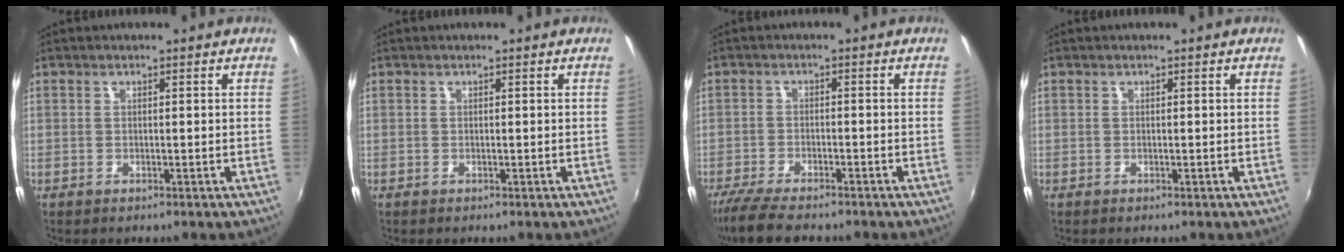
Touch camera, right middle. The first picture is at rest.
{"total": 0.0}
{"total": 9.4, "force": [-7.9, 1.9, 4.7], "torque": [-0.114, -0.033, -0.137]}
{"total": 0.0}